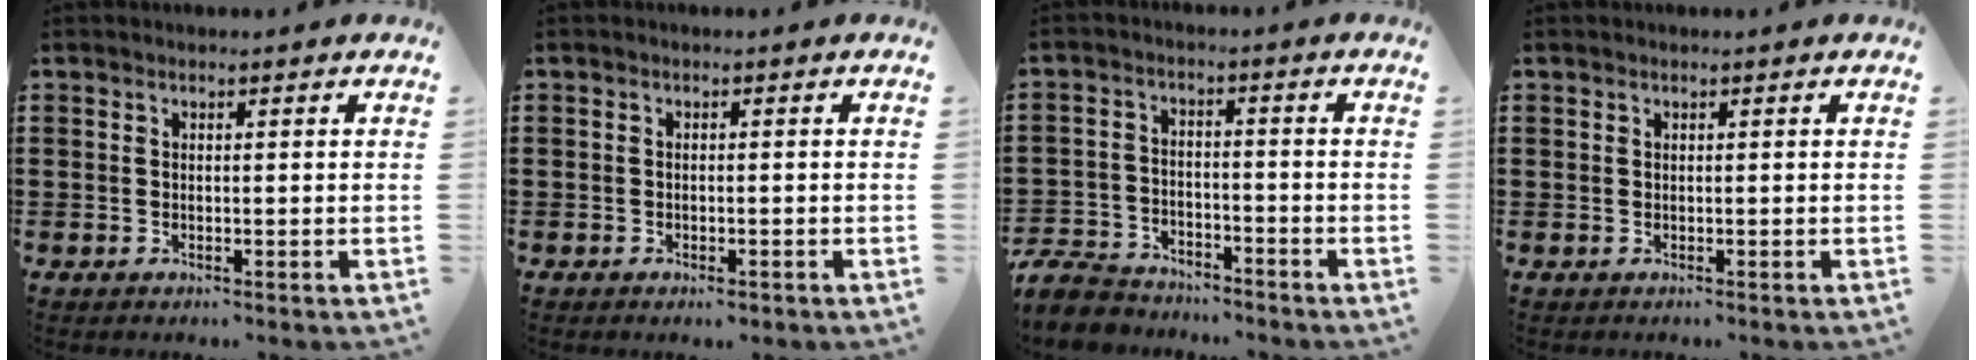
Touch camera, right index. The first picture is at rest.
{"total": 0.8, "force": [-0.7, 0.3, 0.4], "torque": [-0.012, -0.004, -0.012]}
{"total": 5.5, "force": [-5.3, 1.5, 0.7], "torque": [-0.029, 0.006, -0.109]}
{"total": 0.0}